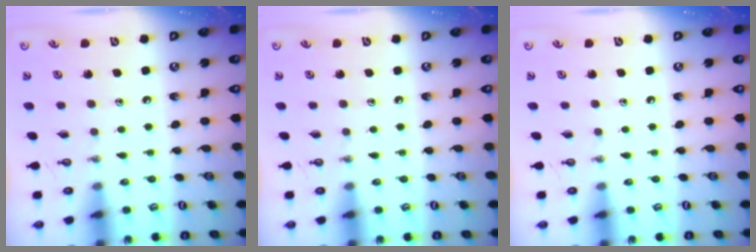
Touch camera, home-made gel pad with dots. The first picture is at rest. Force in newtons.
{"total": 0.0}
{"total": 0.0}